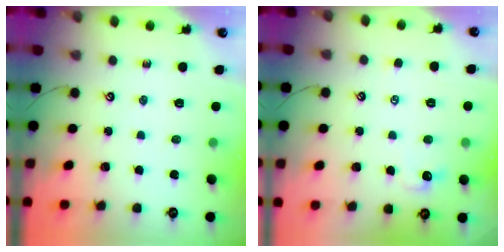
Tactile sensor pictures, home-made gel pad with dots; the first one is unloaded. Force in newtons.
{"total": 1.0, "press": 0.9, "slide": 0.4}